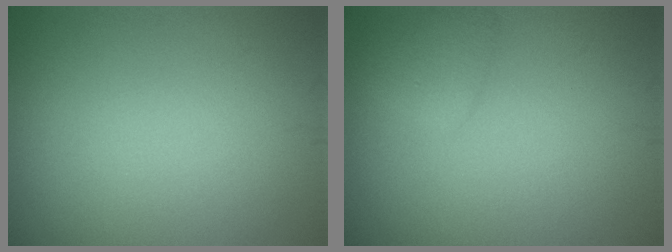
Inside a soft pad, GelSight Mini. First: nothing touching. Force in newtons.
{"total": 1.7, "press": 1.7, "slide": 0.2}